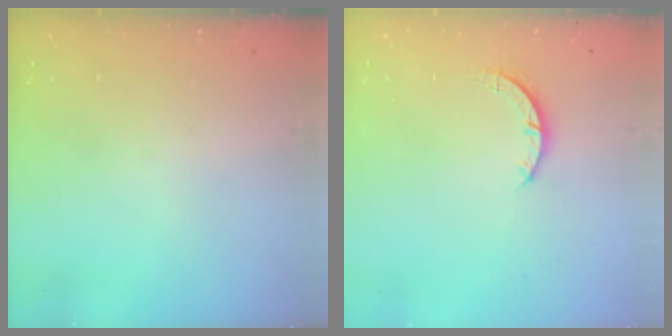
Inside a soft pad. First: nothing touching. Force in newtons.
{"total": 2.7, "press": 2.7, "slide": 0.4}